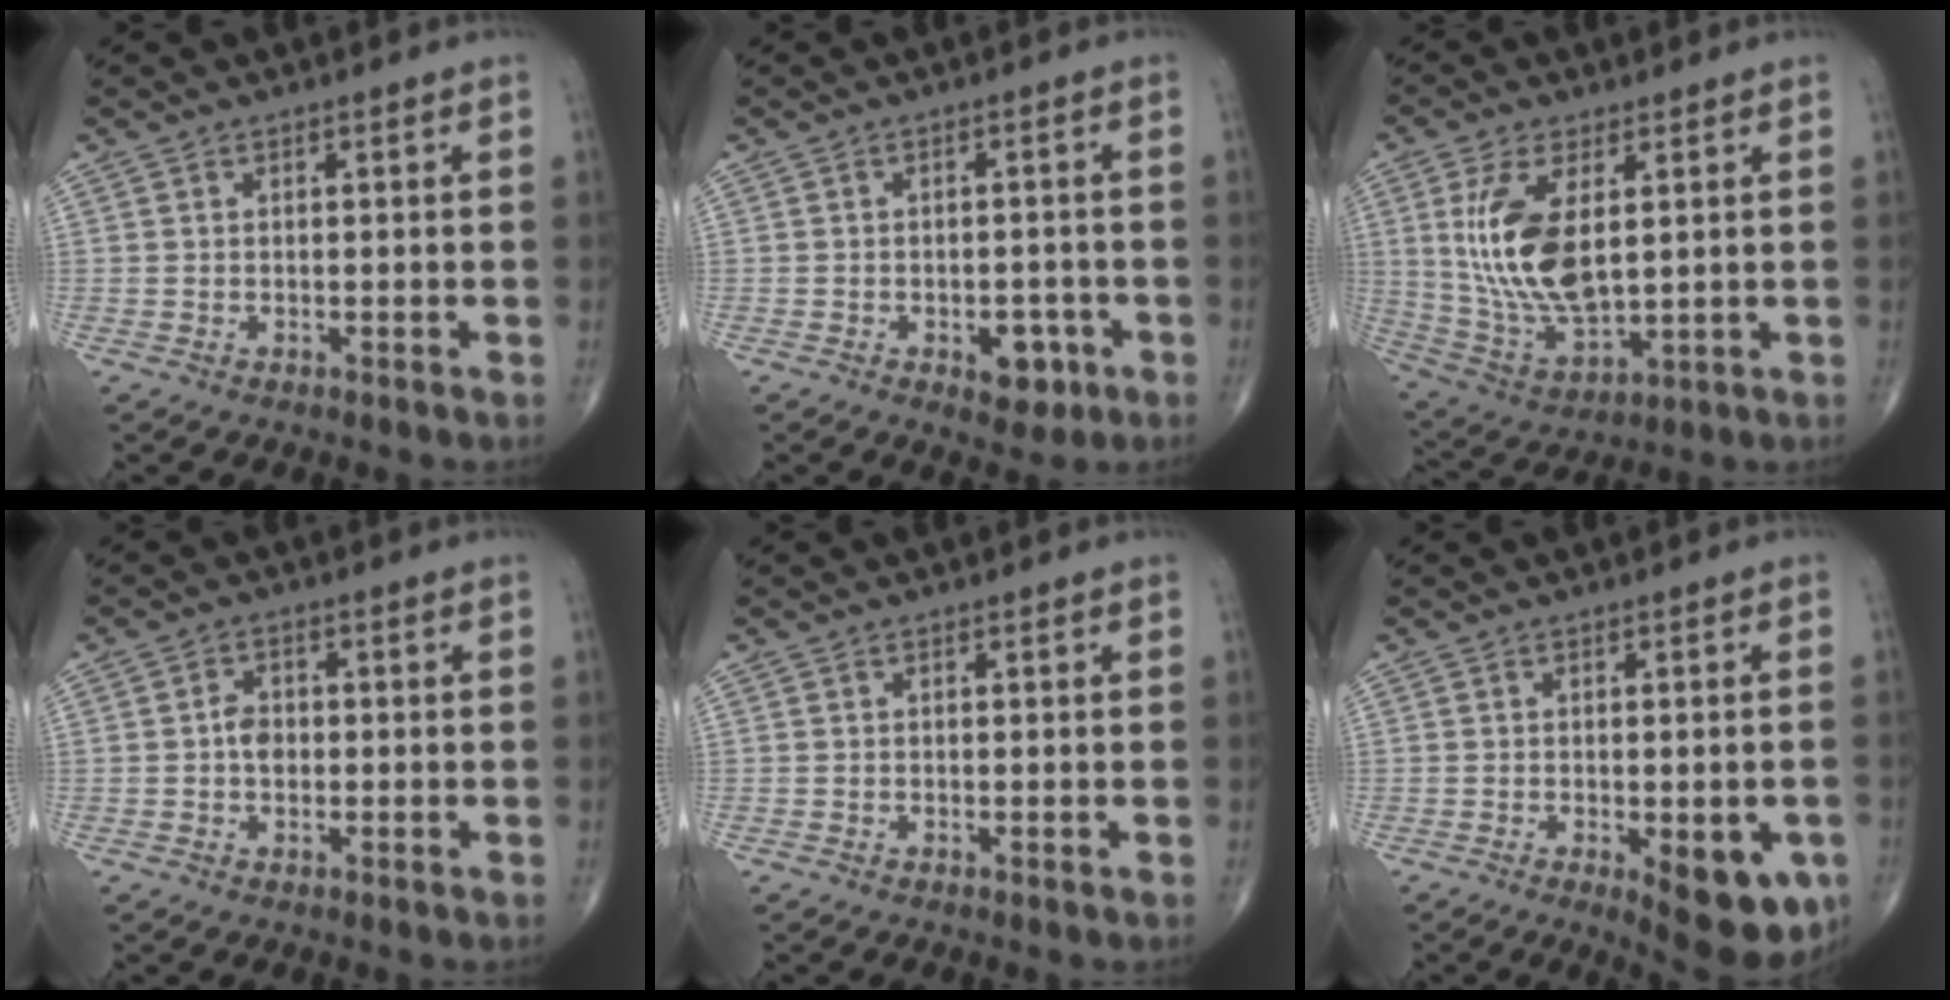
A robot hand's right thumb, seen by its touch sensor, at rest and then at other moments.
{"total": 5.5, "force": [-2.4, 3.2, 3.8], "torque": [-0.023, 0.011, -0.025]}
{"total": 15.4, "force": [3.1, 7.5, 13.1], "torque": [-0.259, -0.021, 0.075]}
{"total": 3.2, "force": [-0.2, 2.4, 2.1], "torque": [-0.023, 0.007, -0.010]}
{"total": 0.0}
{"total": 11.6, "force": [-4.0, 4.5, 9.9], "torque": [-0.101, -0.006, -0.040]}